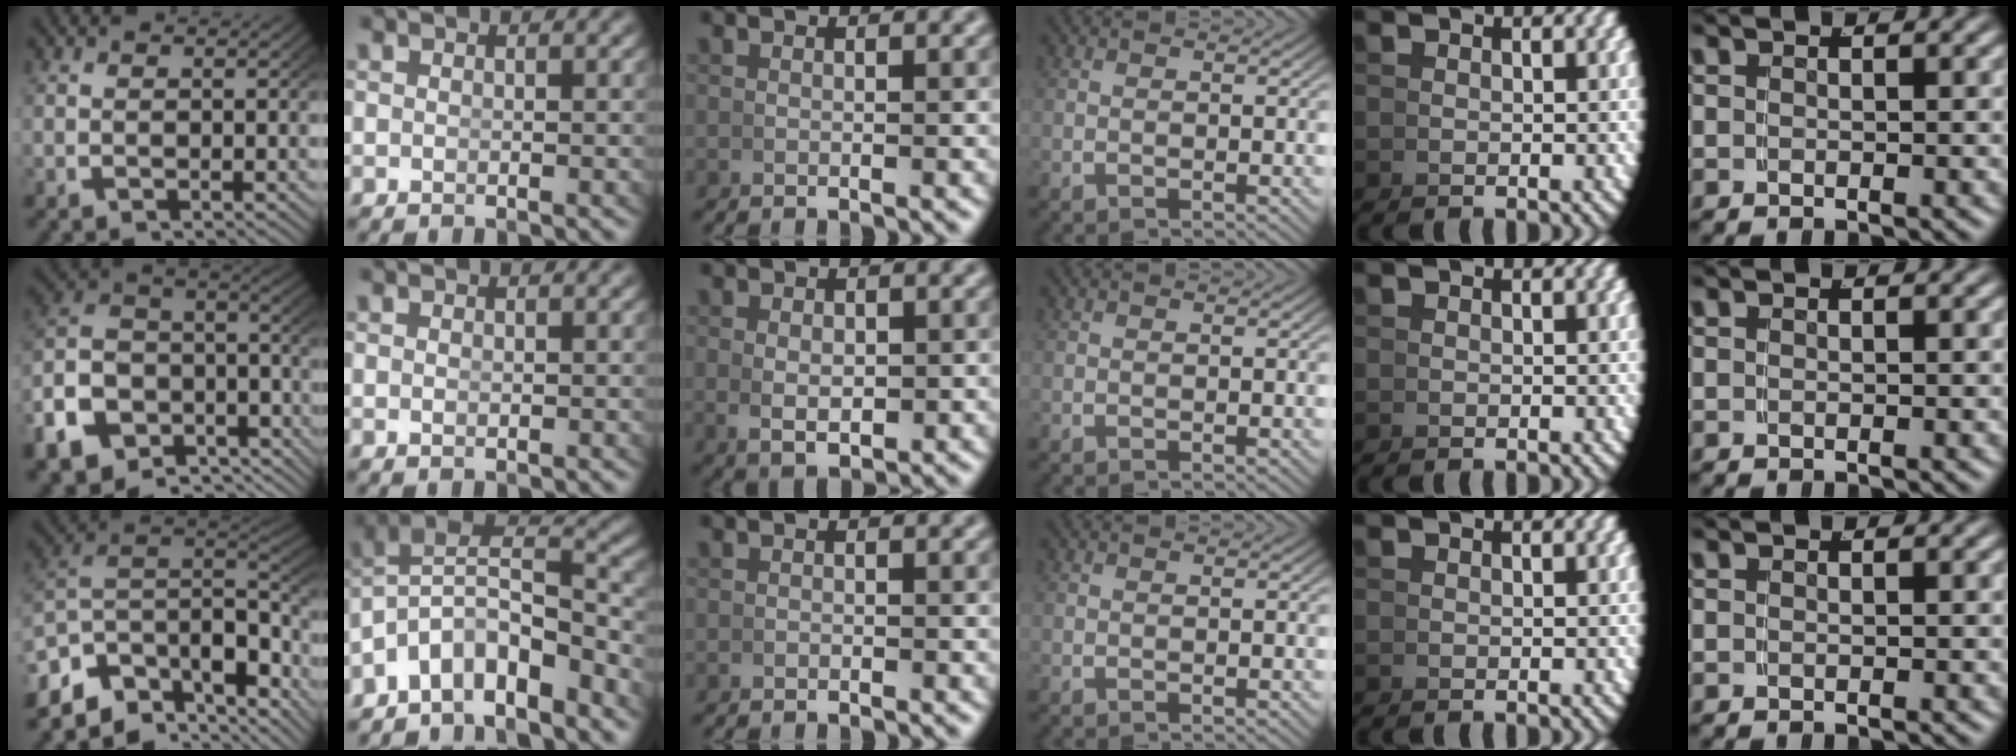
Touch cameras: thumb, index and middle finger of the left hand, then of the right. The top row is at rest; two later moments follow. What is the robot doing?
{"motion": "lift_and_place", "object": "hoodie"}